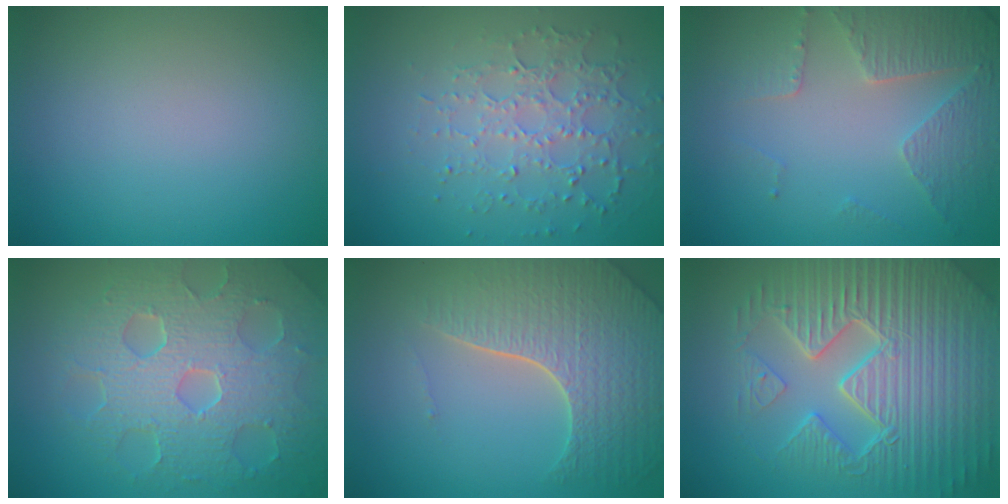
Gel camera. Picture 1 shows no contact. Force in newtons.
{"total": 3.8, "press": 3.4, "slide": 1.7}
{"total": 4.6, "press": 3.4, "slide": 3.1}
{"total": 8.8, "press": 6.3, "slide": 6.1}
{"total": 7.4, "press": 5.5, "slide": 5.0}
{"total": 10.0, "press": 6.7, "slide": 7.4}